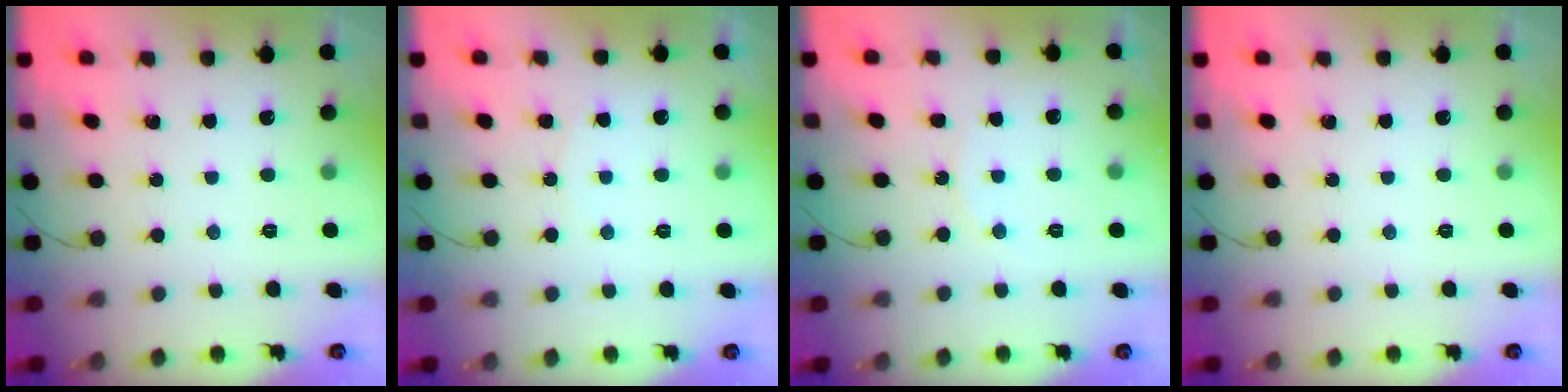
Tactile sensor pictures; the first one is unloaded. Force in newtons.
{"total": 4.1, "press": 4.1, "slide": 0.5}
{"total": 6.0, "press": 5.9, "slide": 0.7}
{"total": 0.0}